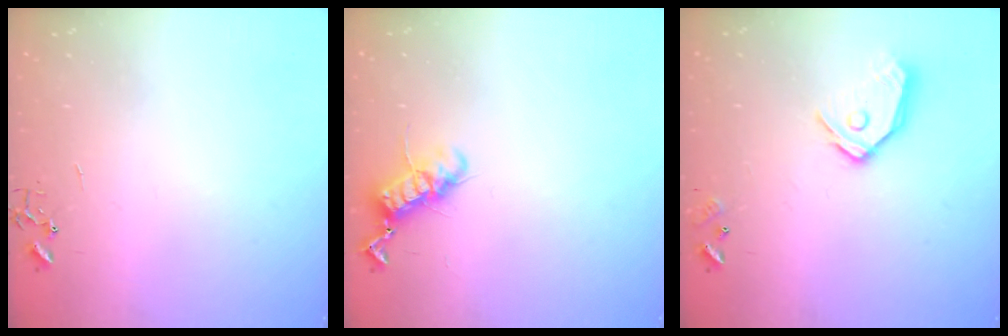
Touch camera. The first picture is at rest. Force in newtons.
{"total": 11.7, "press": 11.6, "slide": 1.2}
{"total": 12.1, "press": 12.0, "slide": 1.5}